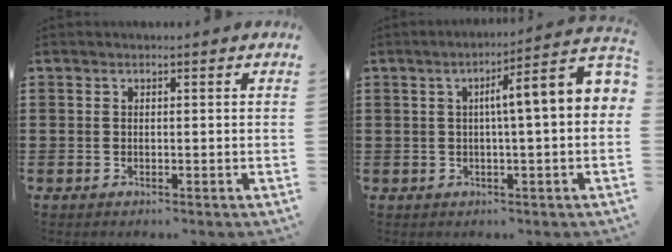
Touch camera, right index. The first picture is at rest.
{"total": 6.3, "force": [0.7, 0.1, 6.2], "torque": [-0.103, -0.017, 0.000]}